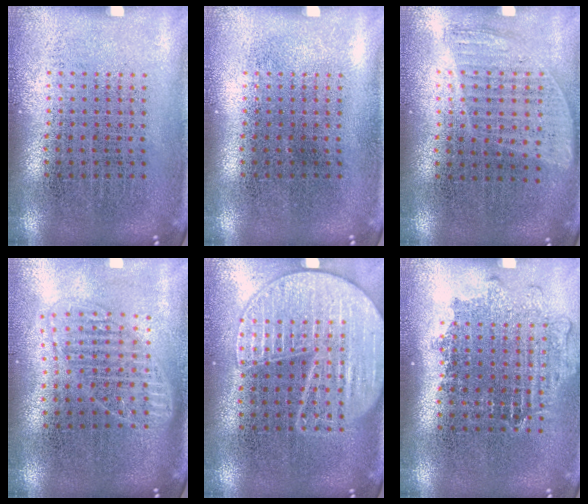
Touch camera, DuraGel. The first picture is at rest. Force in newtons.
{"total": 0.0}
{"total": 0.9, "press": 0.8, "slide": 0.4}
{"total": 1.7, "press": 1.5, "slide": 0.8}
{"total": 3.5, "press": 3.5, "slide": 0.4}
{"total": 1.1, "press": 1.1, "slide": 0.4}